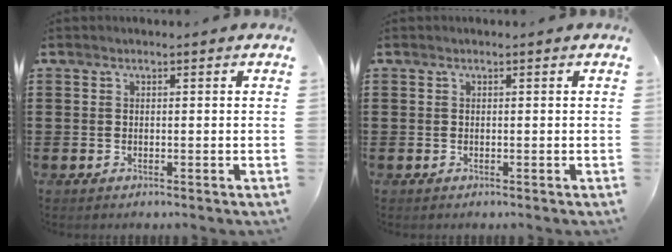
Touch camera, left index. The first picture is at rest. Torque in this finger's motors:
{"motor_torque": [0.00, 0.00, 0.00, 0.00]}